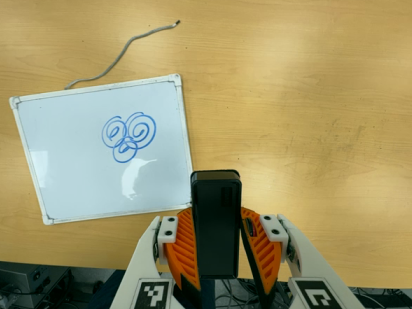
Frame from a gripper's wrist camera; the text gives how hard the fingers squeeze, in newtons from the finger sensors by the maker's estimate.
{"total": 6.7, "left": 6.3, "right": 7.2}